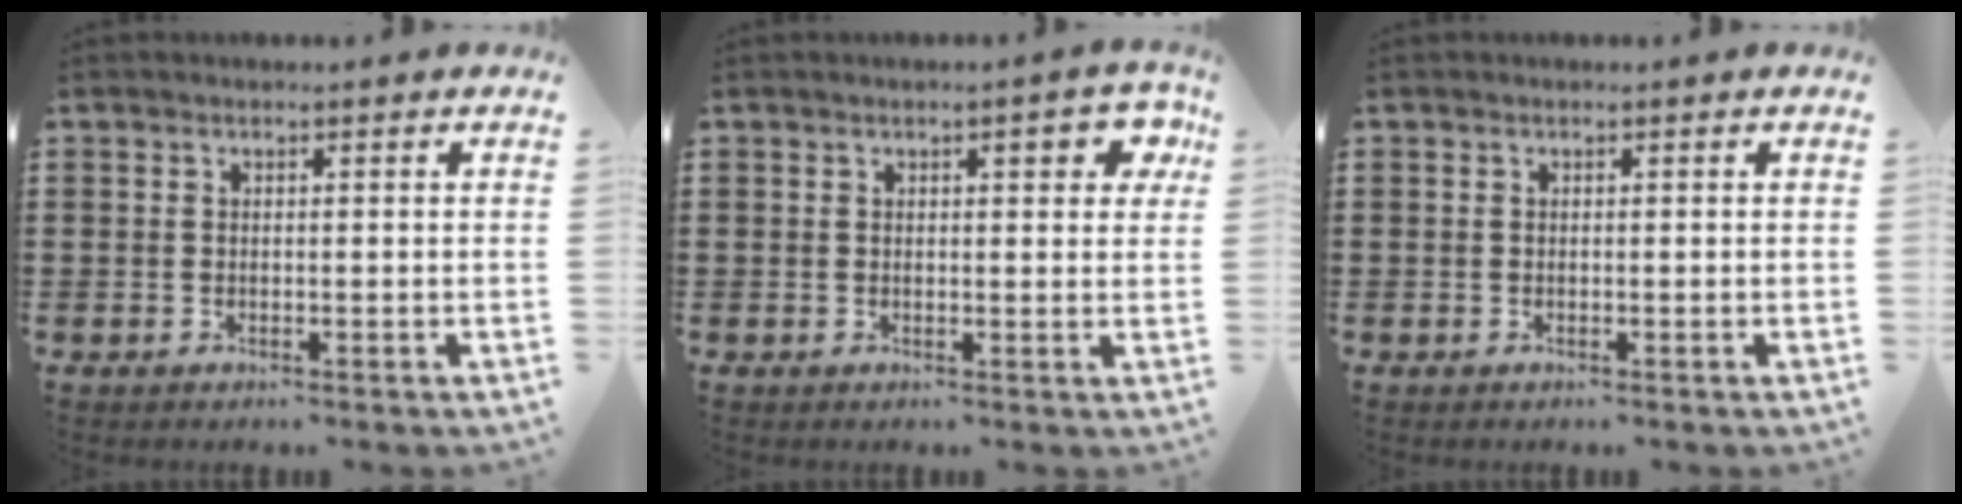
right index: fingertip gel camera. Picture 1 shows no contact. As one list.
[{"total": 3.7, "force": [1.4, 1.2, 3.1], "torque": [-0.034, -0.004, 0.015]}, {"total": 0.0}]